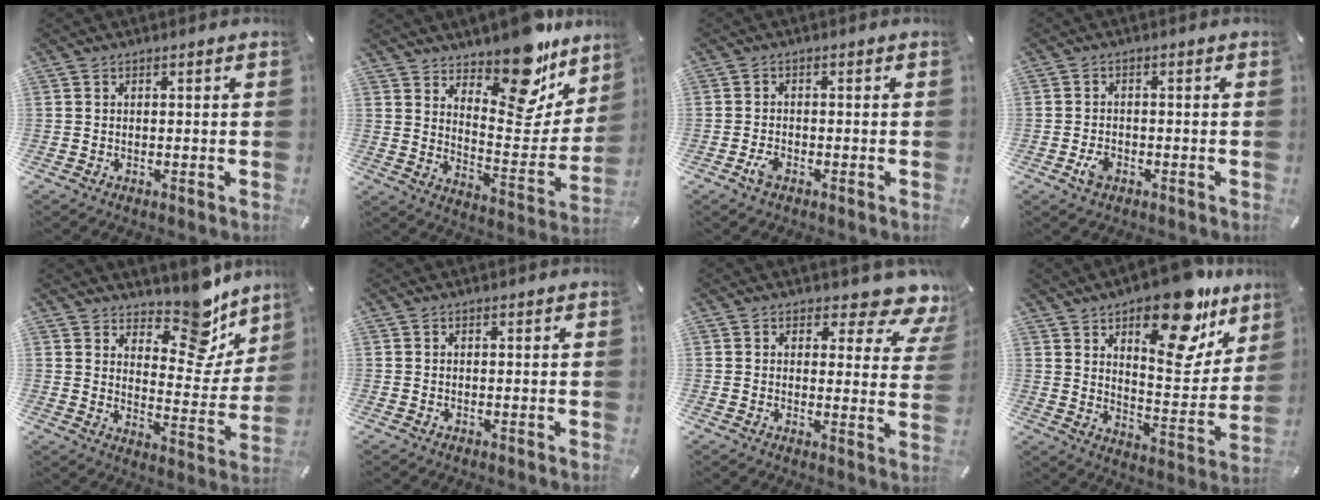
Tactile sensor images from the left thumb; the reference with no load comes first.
{"total": 16.8, "force": [14.2, 6.3, 6.5], "torque": [-0.075, -0.132, 0.239]}
{"total": 2.3, "force": [-1.3, 1.1, 1.5], "torque": [-0.042, -0.002, -0.027]}
{"total": 3.0, "force": [-1.3, 2.0, 1.7], "torque": [-0.045, 0.000, -0.027]}
{"total": 14.1, "force": [11.6, 6.1, 5.3], "torque": [-0.058, -0.110, 0.200]}
{"total": 0.0}
{"total": 7.5, "force": [5.7, 3.1, 3.7], "torque": [-0.035, -0.049, 0.092]}
{"total": 19.8, "force": [13.7, 8.2, 11.8], "torque": [-0.147, -0.097, 0.223]}